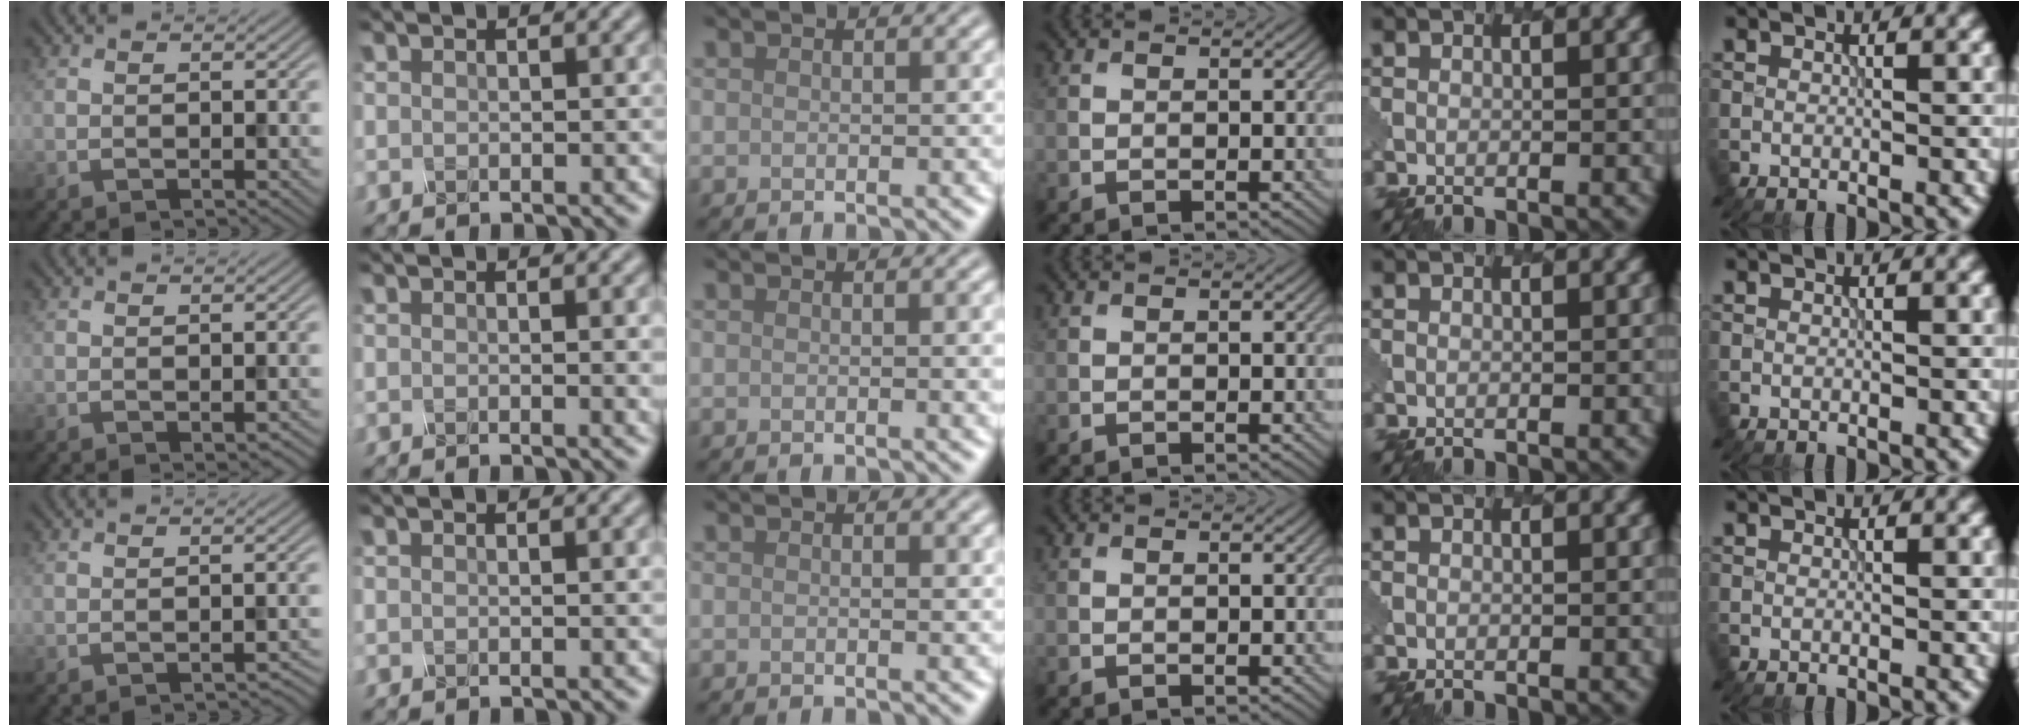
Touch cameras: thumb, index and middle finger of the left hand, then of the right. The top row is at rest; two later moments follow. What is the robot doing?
{"motion": "screw", "object": "spray bottle"}